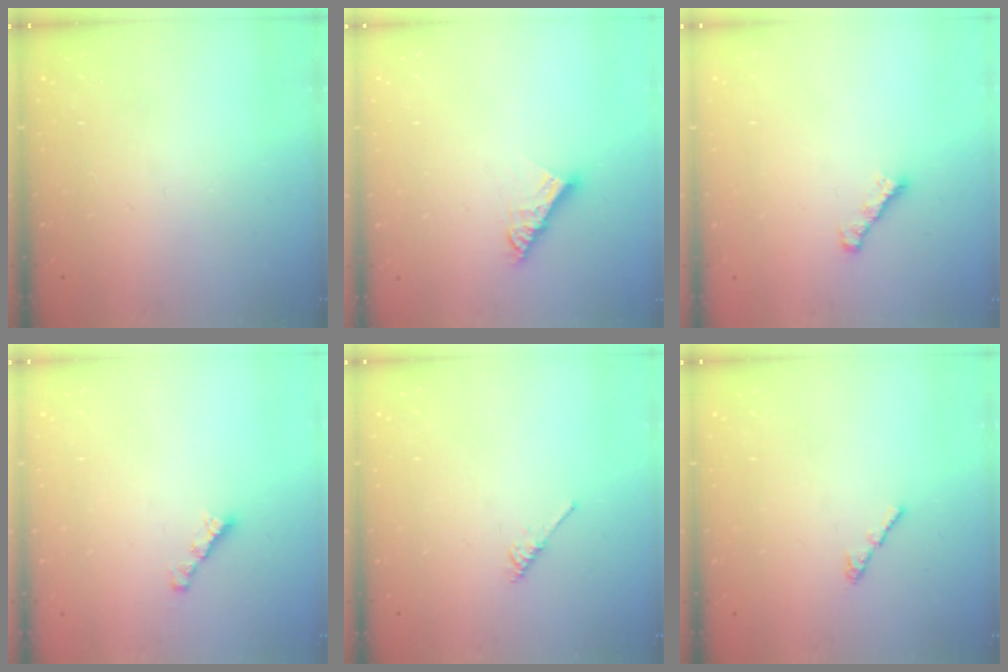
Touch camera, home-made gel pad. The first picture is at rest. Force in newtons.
{"total": 5.7, "press": 5.7, "slide": 0.4}
{"total": 1.6, "press": 1.4, "slide": 0.6}
{"total": 3.0, "press": 3.0, "slide": 0.1}
{"total": 2.1, "press": 2.1, "slide": 0.4}
{"total": 1.3, "press": 1.2, "slide": 0.6}